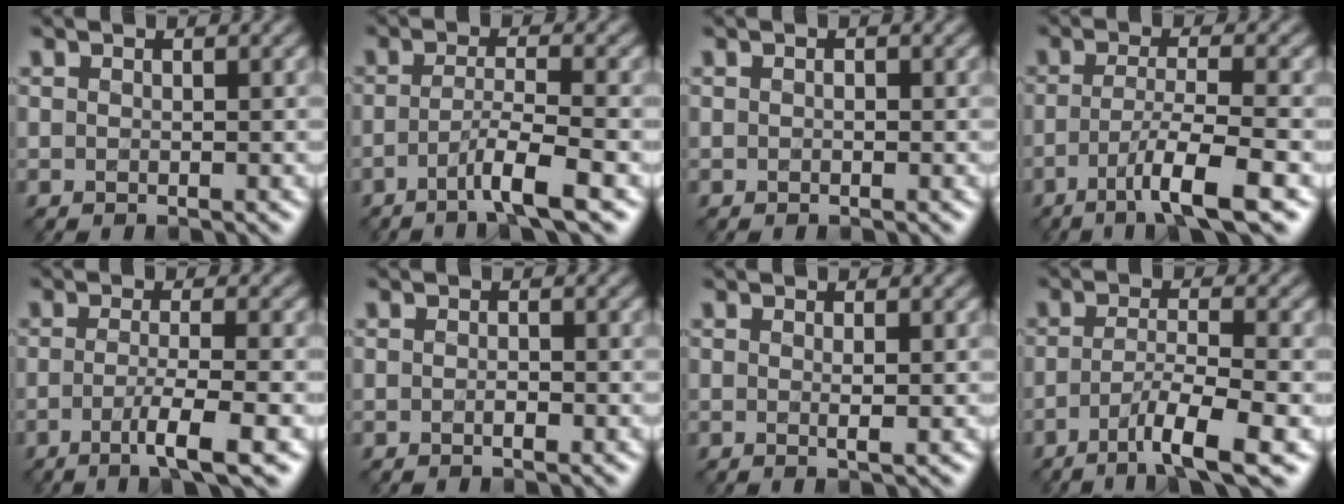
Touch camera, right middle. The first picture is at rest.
{"total": 4.3, "force": [-2.1, 0.5, 3.8], "torque": [-0.061, 0.004, -0.046]}
{"total": 0.0}
{"total": 6.0, "force": [-2.9, 0.9, 5.2], "torque": [-0.082, 0.004, -0.055]}
{"total": 4.5, "force": [-1.7, 0.8, 4.1], "torque": [-0.066, -0.001, -0.036]}
{"total": 0.8, "force": [-0.3, 0.2, 0.7], "torque": [-0.011, 0.002, -0.003]}
{"total": 1.1, "force": [0.1, 0.2, 1.1], "torque": [-0.017, 0.002, 0.000]}
{"total": 6.1, "force": [-3.0, 1.1, 5.2], "torque": [-0.081, 0.003, -0.056]}